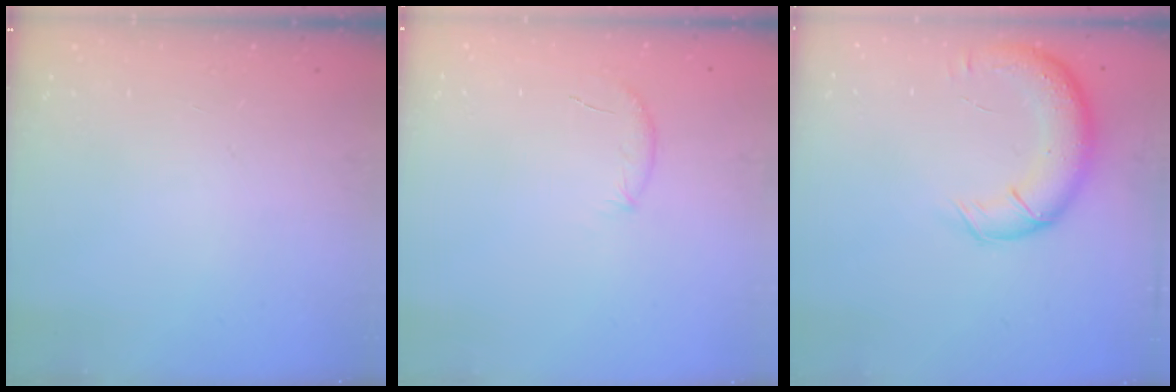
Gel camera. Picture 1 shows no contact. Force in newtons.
{"total": 6.9, "press": 6.7, "slide": 1.8}
{"total": 14.1, "press": 13.5, "slide": 3.8}